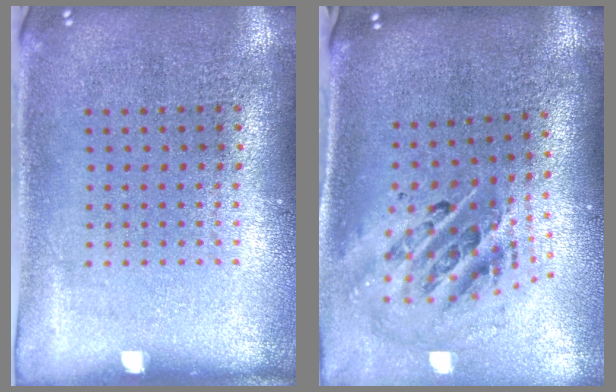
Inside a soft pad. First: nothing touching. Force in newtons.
{"total": 1.8, "press": 1.4, "slide": 1.2}